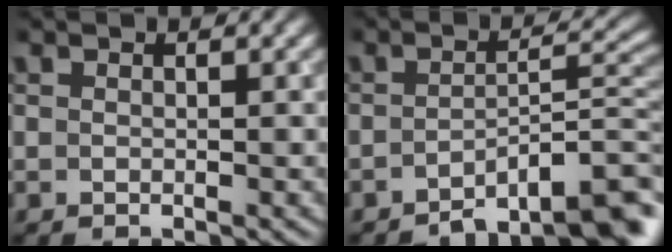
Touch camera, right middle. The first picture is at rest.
{"total": 6.8, "force": [-5.0, 1.7, 4.3], "torque": [-0.048, 0.010, -0.076]}